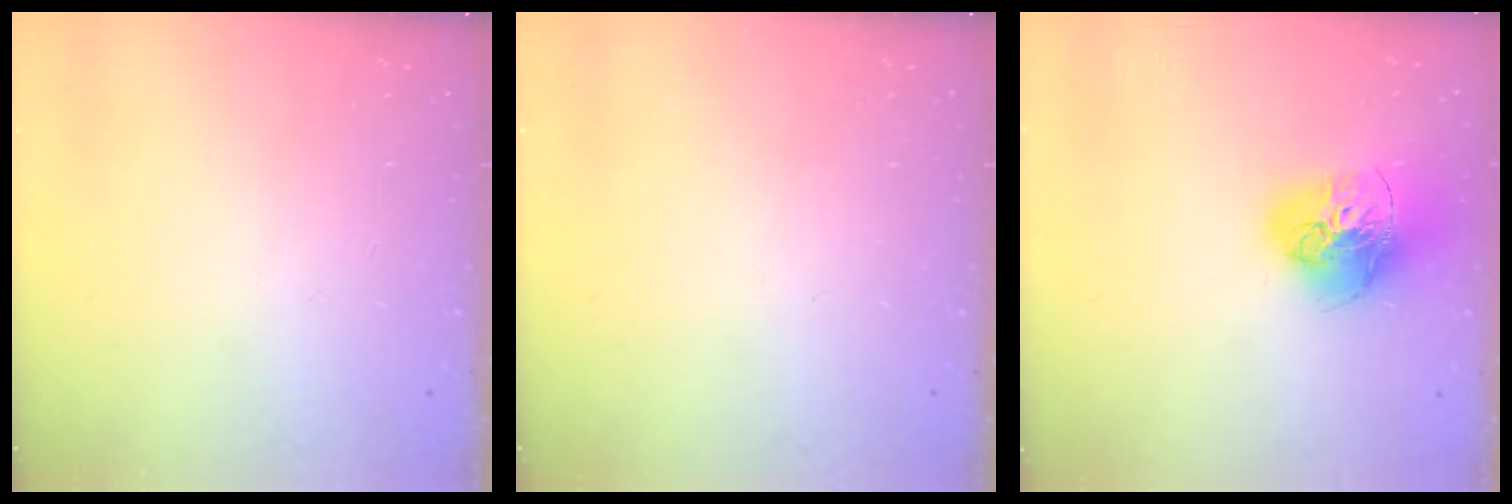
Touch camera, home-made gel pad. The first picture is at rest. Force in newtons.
{"total": 0.0}
{"total": 17.4, "press": 17.3, "slide": 1.8}